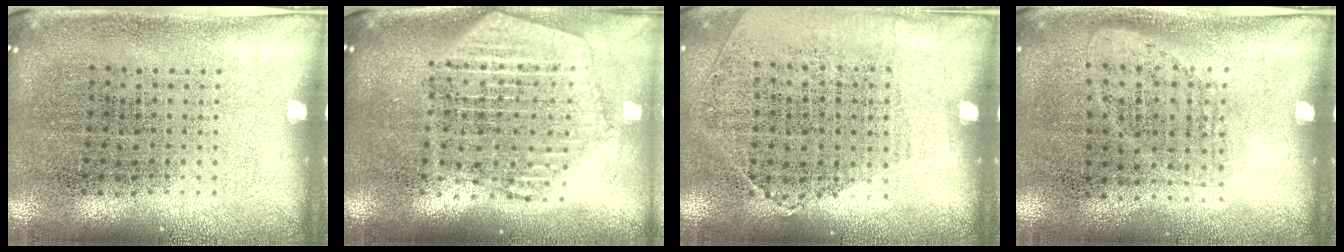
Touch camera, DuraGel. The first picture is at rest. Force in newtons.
{"total": 2.4, "press": 2.1, "slide": 1.2}
{"total": 1.2, "press": 0.9, "slide": 0.7}
{"total": 1.0, "press": 0.9, "slide": 0.5}